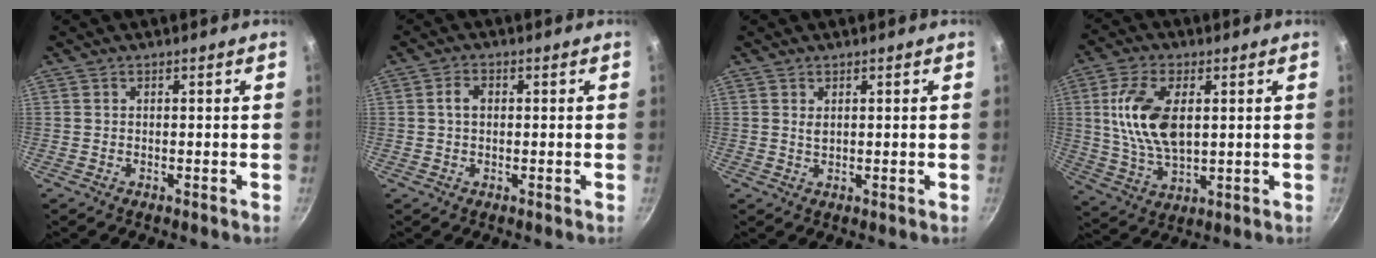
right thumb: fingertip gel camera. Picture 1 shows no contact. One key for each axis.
{"total": 1.3, "fx": 0.3, "fy": 0.9, "fz": 0.9, "tx": -0.015, "ty": 0.005, "tz": 0.003}
{"total": 1.3, "fx": 0.6, "fy": 0.6, "fz": 1.0, "tx": -0.017, "ty": -0.004, "tz": 0.011}
{"total": 13.7, "fx": 2.6, "fy": 7.4, "fz": 11.2, "tx": -0.209, "ty": -0.008, "tz": 0.052}